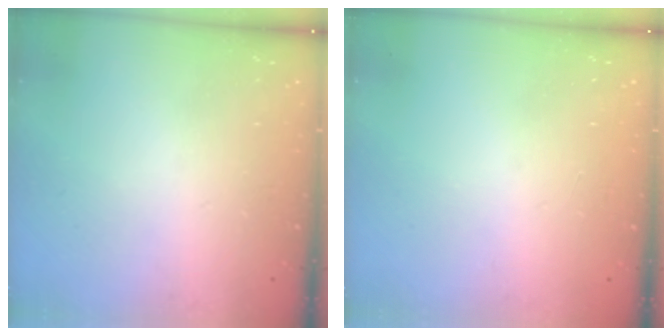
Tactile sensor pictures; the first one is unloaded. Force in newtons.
{"total": 1.0, "press": 0.0, "slide": 1.0}